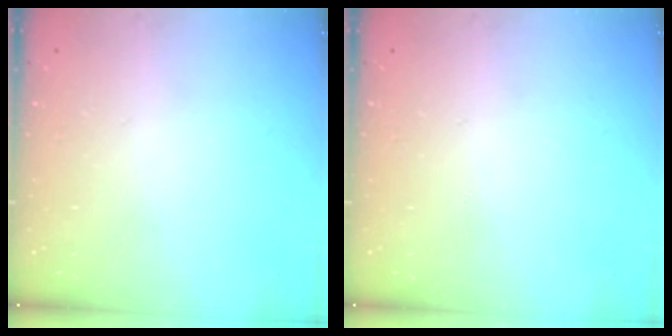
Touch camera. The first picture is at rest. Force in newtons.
{"total": 0.0}